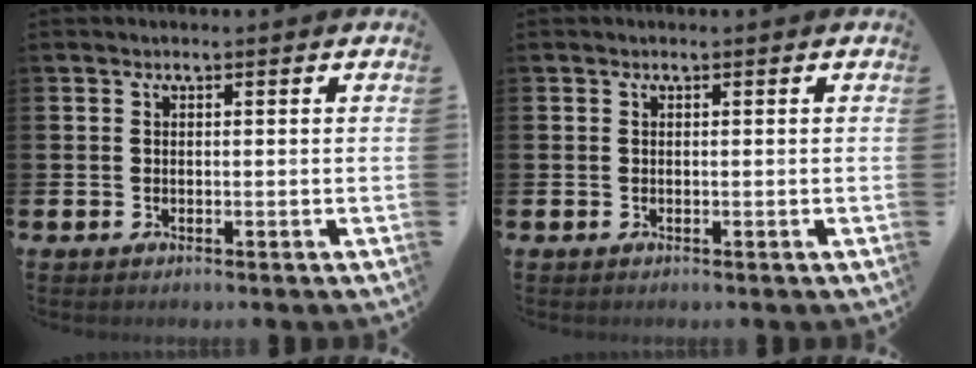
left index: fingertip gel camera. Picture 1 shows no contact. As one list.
[{"total": 0.0}]